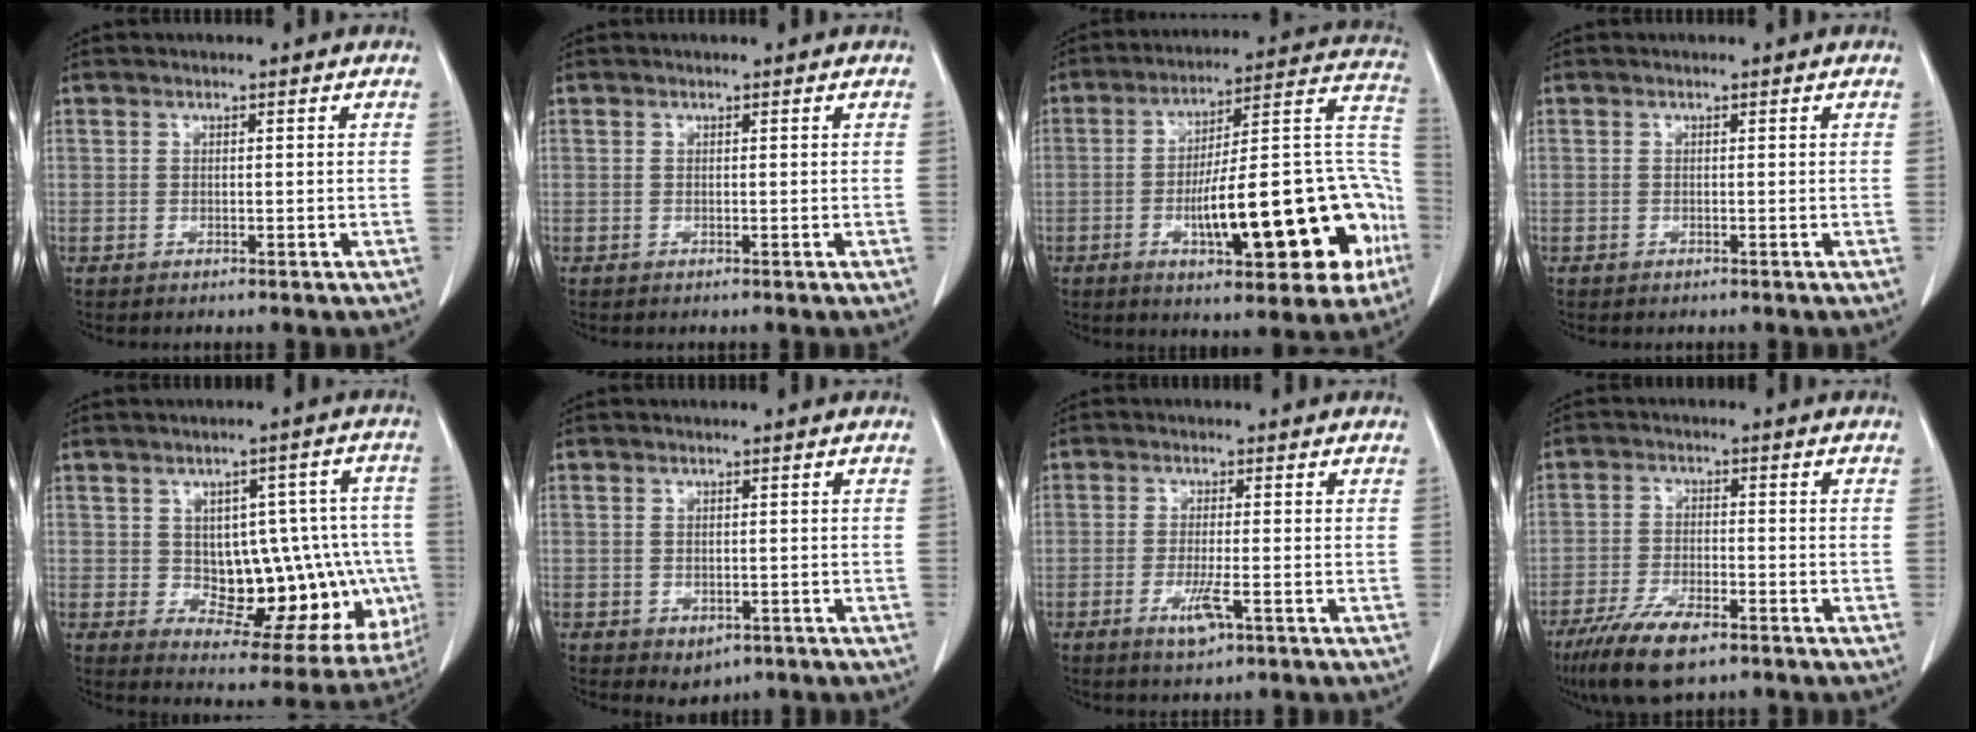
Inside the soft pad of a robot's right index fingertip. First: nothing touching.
{"total": 0.0}
{"total": 24.6, "force": [-7.4, 5.9, 22.6], "torque": [-0.257, 0.032, -0.094]}
{"total": 0.0}
{"total": 16.9, "force": [-1.6, 8.5, 14.5], "torque": [-0.151, 0.032, 0.006]}
{"total": 2.5, "force": [-1.2, 1.8, 1.2], "torque": [-0.009, 0.001, -0.002]}
{"total": 3.9, "force": [-1.8, 0.6, 3.5], "torque": [-0.067, -0.006, -0.031]}
{"total": 8.8, "force": [-5.8, 2.6, 6.0], "torque": [-0.113, -0.013, -0.100]}